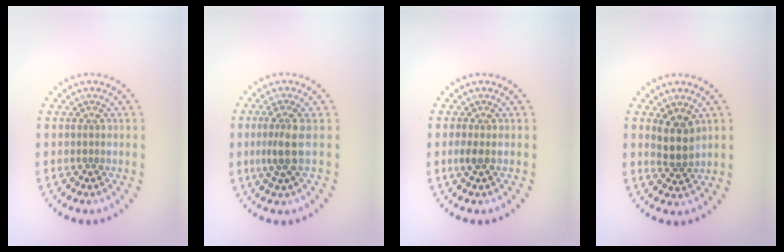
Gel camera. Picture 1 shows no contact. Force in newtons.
{"total": 2.4, "press": 2.0, "slide": 1.4}
{"total": 1.0, "press": 1.0, "slide": 0.2}
{"total": 2.6, "press": 2.3, "slide": 1.2}